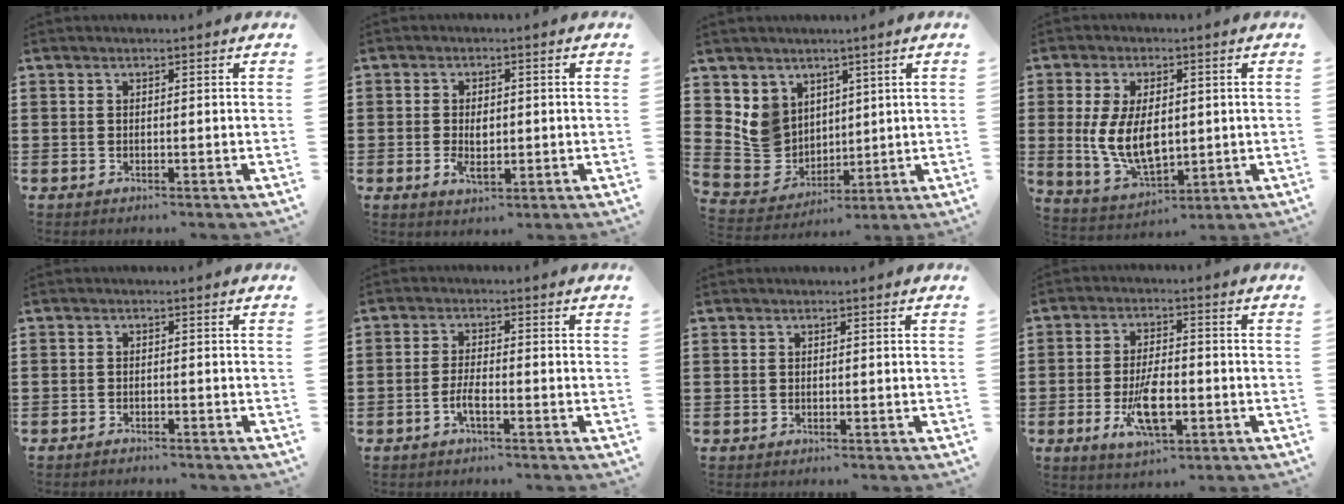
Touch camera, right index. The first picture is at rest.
{"total": 3.5, "force": [-0.4, 1.8, 3.0], "torque": [-0.051, -0.003, -0.008]}
{"total": 7.5, "force": [2.8, 6.8, 1.7], "torque": [-0.070, 0.001, 0.061]}
{"total": 9.2, "force": [0.4, 5.2, 7.6], "torque": [-0.162, 0.002, 0.003]}
{"total": 1.2, "force": [-1.2, 0.1, -0.1], "torque": [-0.003, 0.003, -0.025]}
{"total": 3.0, "force": [-1.4, 0.5, 2.6], "torque": [-0.061, -0.007, -0.028]}
{"total": 0.0}
{"total": 7.9, "force": [-2.5, 3.0, 6.9], "torque": [-0.146, -0.012, -0.044]}